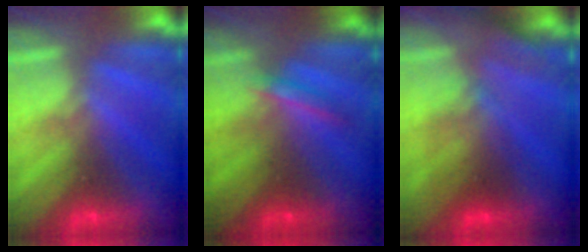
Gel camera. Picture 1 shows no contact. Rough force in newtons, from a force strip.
{"total": 1.7}
{"total": 2.8}